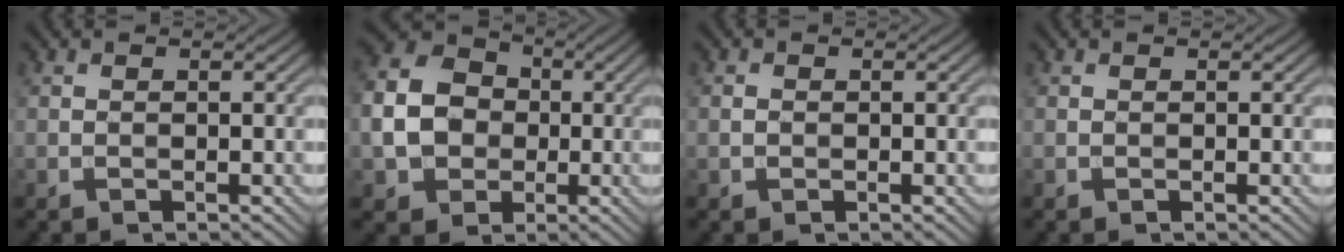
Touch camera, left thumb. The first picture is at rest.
{"total": 8.6, "force": [-0.9, 7.3, 4.5], "torque": [-0.116, -0.001, -0.026]}
{"total": 0.9, "force": [-0.1, 0.7, 0.5], "torque": [-0.011, -0.001, -0.004]}
{"total": 0.0}